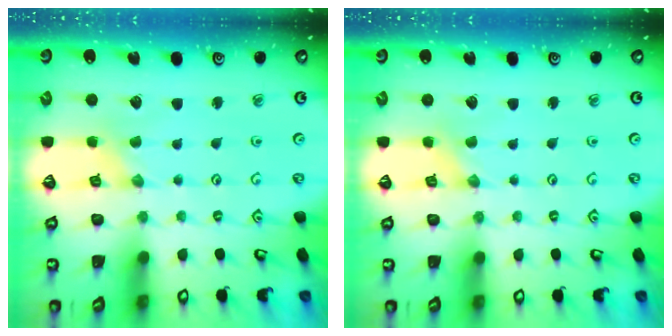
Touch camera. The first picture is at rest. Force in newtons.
{"total": 0.0}